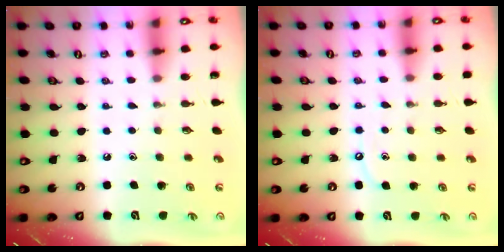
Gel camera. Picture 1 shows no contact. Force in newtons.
{"total": 5.5, "press": 5.5, "slide": 0.5}